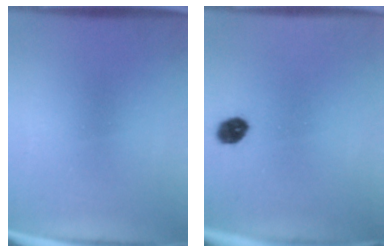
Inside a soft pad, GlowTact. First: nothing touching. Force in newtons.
{"total": 4.0}